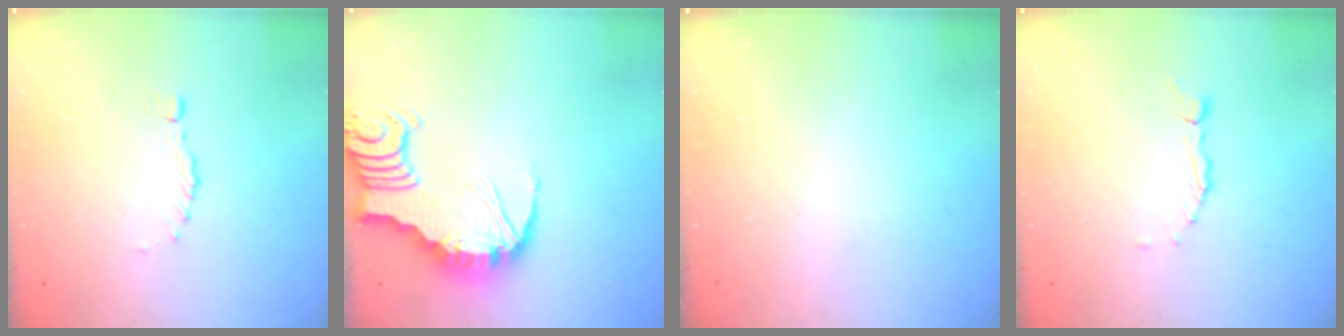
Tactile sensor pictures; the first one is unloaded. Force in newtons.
{"total": 10.6, "press": 10.6, "slide": 1.2}
{"total": 0.0}
{"total": 1.5, "press": 1.5, "slide": 0.2}